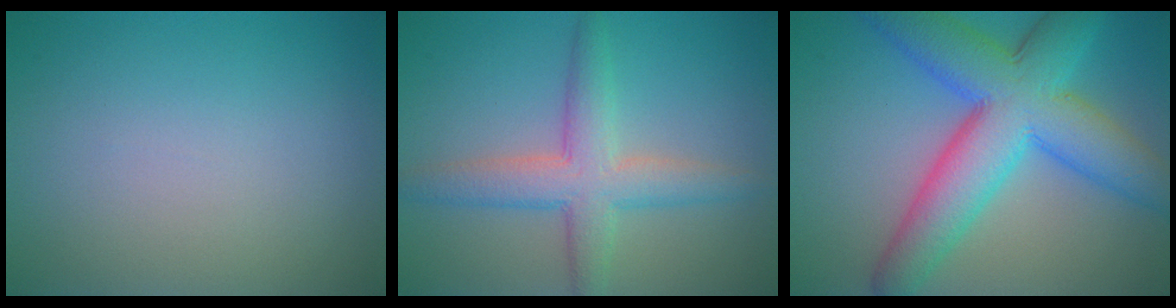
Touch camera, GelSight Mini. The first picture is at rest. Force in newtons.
{"total": 4.8, "press": 4.8, "slide": 0.2}
{"total": 10.6, "press": 10.6, "slide": 0.2}